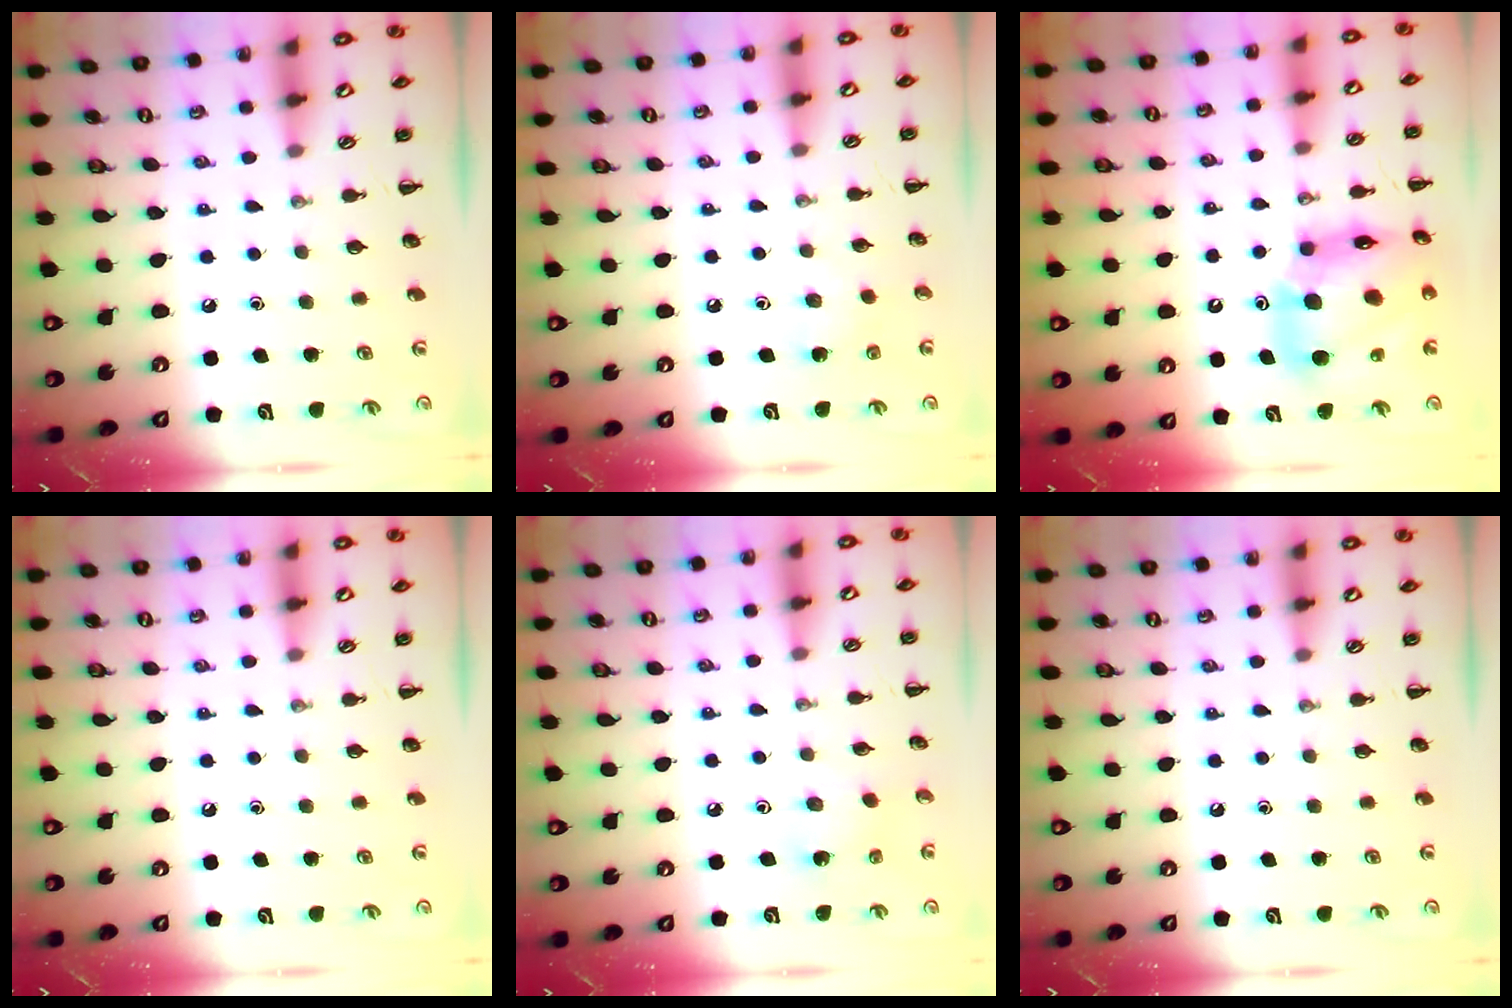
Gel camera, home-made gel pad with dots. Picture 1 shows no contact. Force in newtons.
{"total": 3.6, "press": 3.4, "slide": 1.1}
{"total": 16.2, "press": 15.4, "slide": 4.8}
{"total": 0.0}
{"total": 2.1, "press": 1.9, "slide": 0.7}
{"total": 0.0}